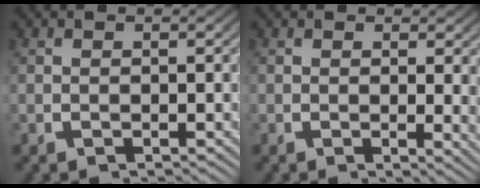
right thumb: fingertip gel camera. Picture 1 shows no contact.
{"total": 2.2, "force": [0.3, 0.5, 2.2], "torque": [-0.021, -0.009, 0.005]}